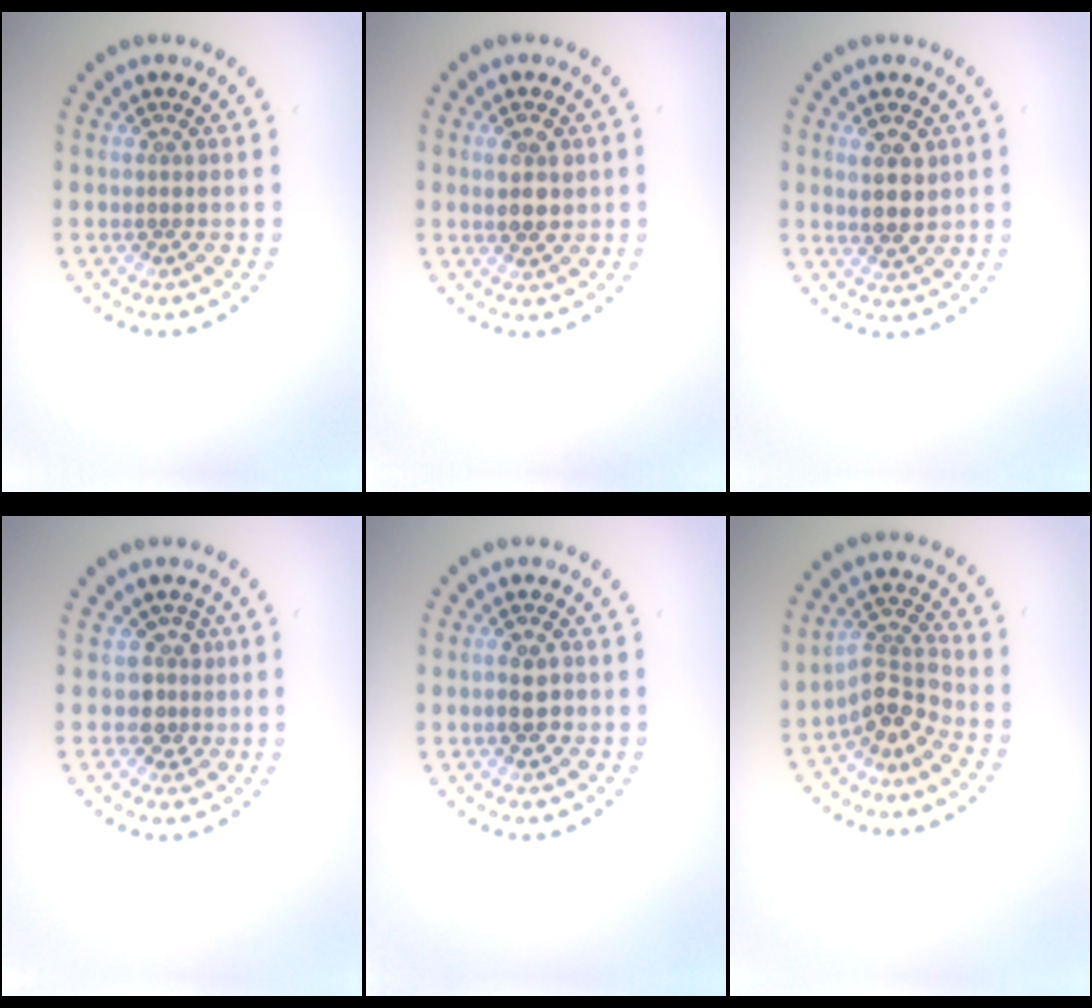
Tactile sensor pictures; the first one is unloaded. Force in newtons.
{"total": 2.6, "press": 2.5, "slide": 0.6}
{"total": 3.0, "press": 2.8, "slide": 0.8}
{"total": 2.2, "press": 1.6, "slide": 1.4}
{"total": 2.2, "press": 2.1, "slide": 0.3}
{"total": 3.3, "press": 2.4, "slide": 2.3}